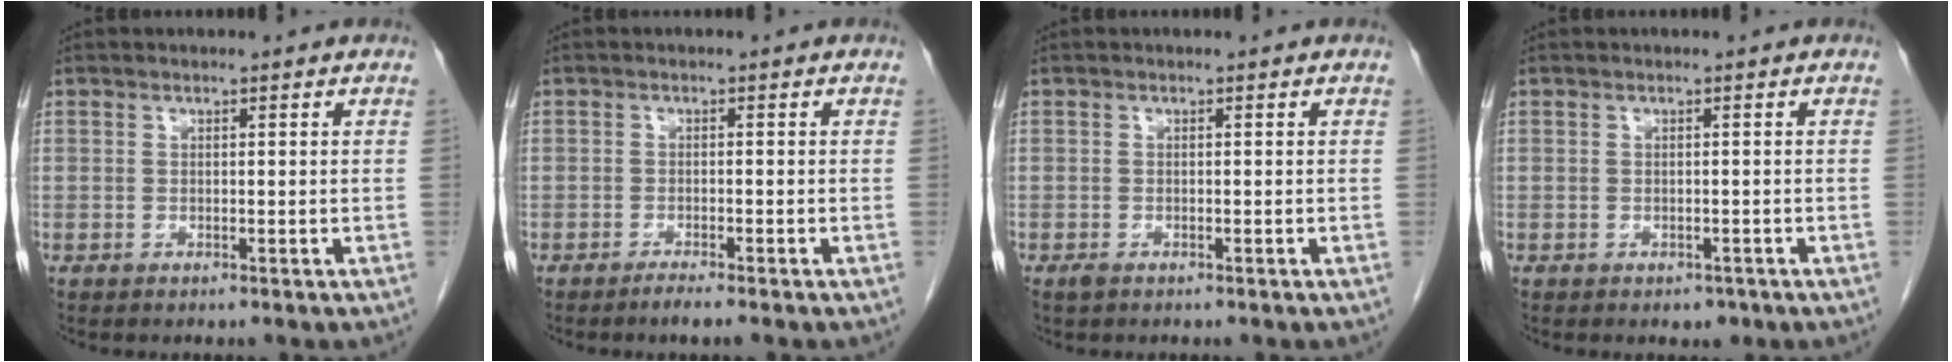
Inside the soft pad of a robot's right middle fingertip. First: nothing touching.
{"total": 1.6, "force": [-1.3, -0.2, 0.9], "torque": [-0.022, -0.003, -0.024]}
{"total": 0.8, "force": [-0.5, 0.4, 0.4], "torque": [-0.012, -0.001, -0.007]}
{"total": 1.4, "force": [-0.8, 0.9, 0.6], "torque": [-0.007, 0.001, -0.005]}